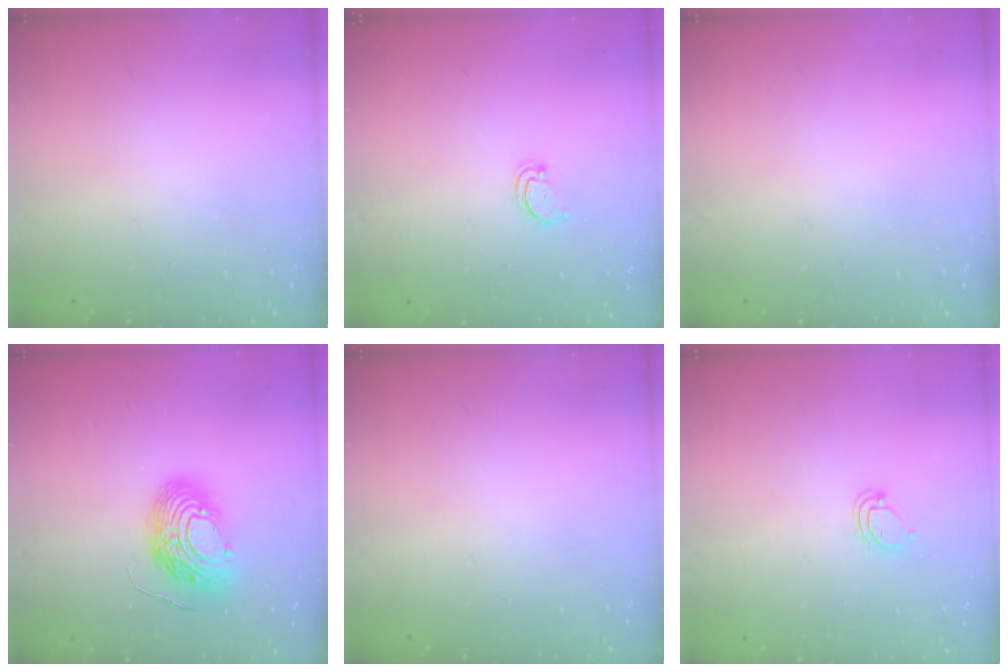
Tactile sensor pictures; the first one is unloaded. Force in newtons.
{"total": 1.9, "press": 1.9, "slide": 0.2}
{"total": 0.0}
{"total": 13.3, "press": 13.1, "slide": 2.3}
{"total": 0.0}
{"total": 3.6, "press": 3.6, "slide": 0.5}